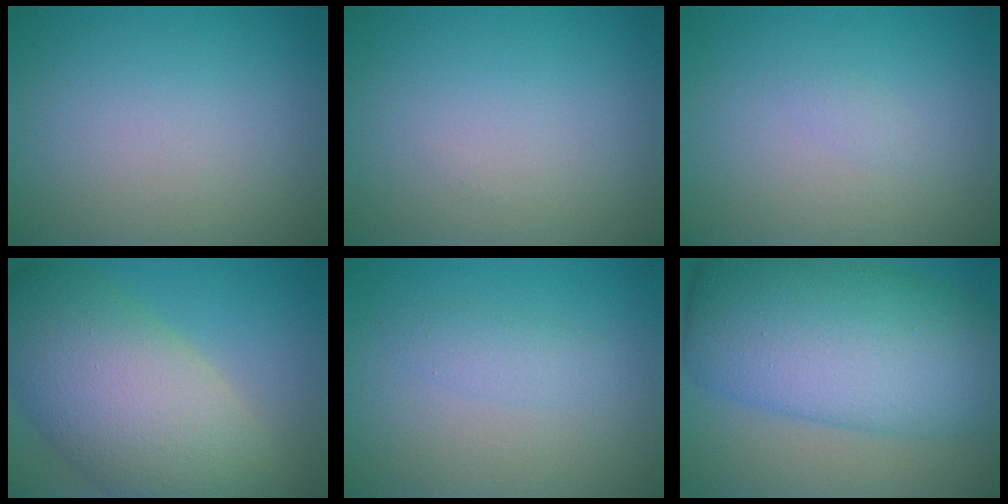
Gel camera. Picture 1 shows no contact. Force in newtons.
{"total": 0.0}
{"total": 0.6, "press": 0.6, "slide": 0.1}
{"total": 12.2, "press": 12.2, "slide": 0.9}
{"total": 1.5, "press": 1.5, "slide": 0.1}
{"total": 13.3, "press": 13.3, "slide": 0.3}